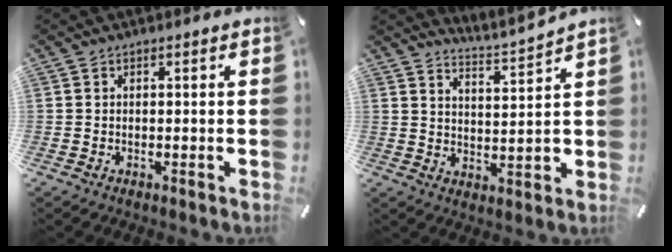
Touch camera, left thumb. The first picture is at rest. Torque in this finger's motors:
{"motor_torque": [-0.22, -0.30, 0.02, -0.05, -0.03]}